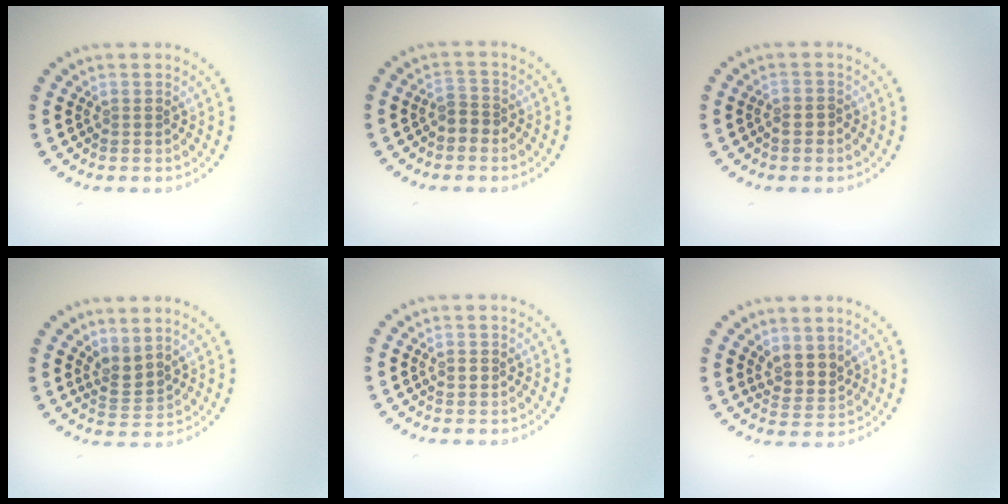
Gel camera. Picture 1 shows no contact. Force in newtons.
{"total": 1.6, "press": 1.4, "slide": 0.7}
{"total": 0.8, "press": 0.7, "slide": 0.5}
{"total": 2.3, "press": 1.5, "slide": 1.7}
{"total": 1.0, "press": 1.0, "slide": 0.2}
{"total": 2.4, "press": 1.9, "slide": 1.4}